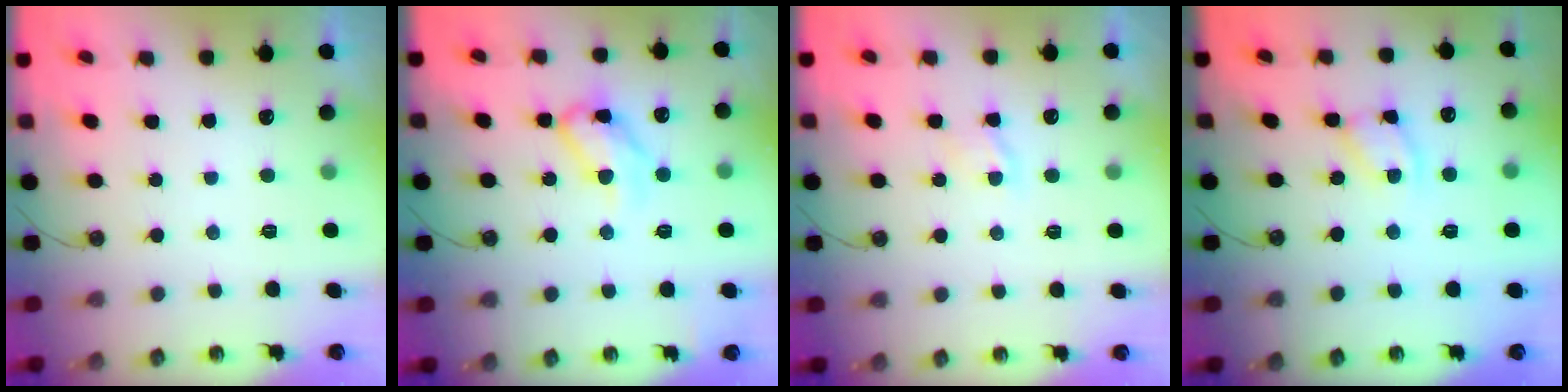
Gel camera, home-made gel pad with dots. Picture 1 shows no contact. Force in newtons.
{"total": 11.5, "press": 11.4, "slide": 1.6}
{"total": 3.7, "press": 3.7, "slide": 0.5}
{"total": 5.9, "press": 5.9, "slide": 0.3}